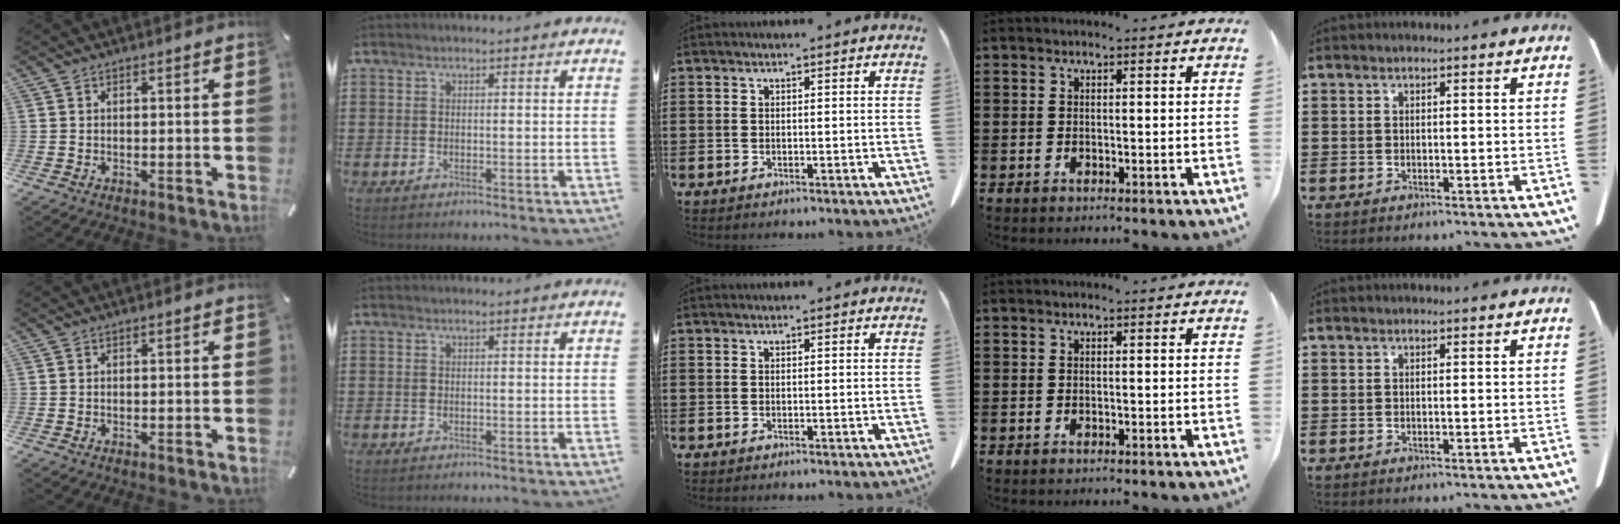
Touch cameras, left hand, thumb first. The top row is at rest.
{}